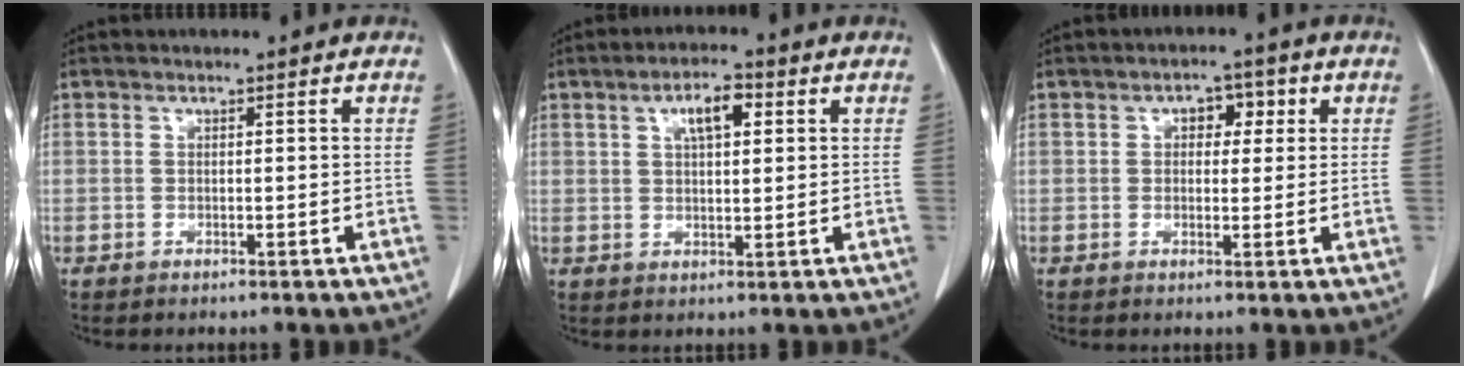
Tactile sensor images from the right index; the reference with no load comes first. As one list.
[{"total": 5.8, "force": [2.2, 2.3, 4.9], "torque": [-0.090, 0.009, 0.040]}, {"total": 4.7, "force": [1.4, 2.9, 3.5], "torque": [-0.055, 0.024, 0.023]}]